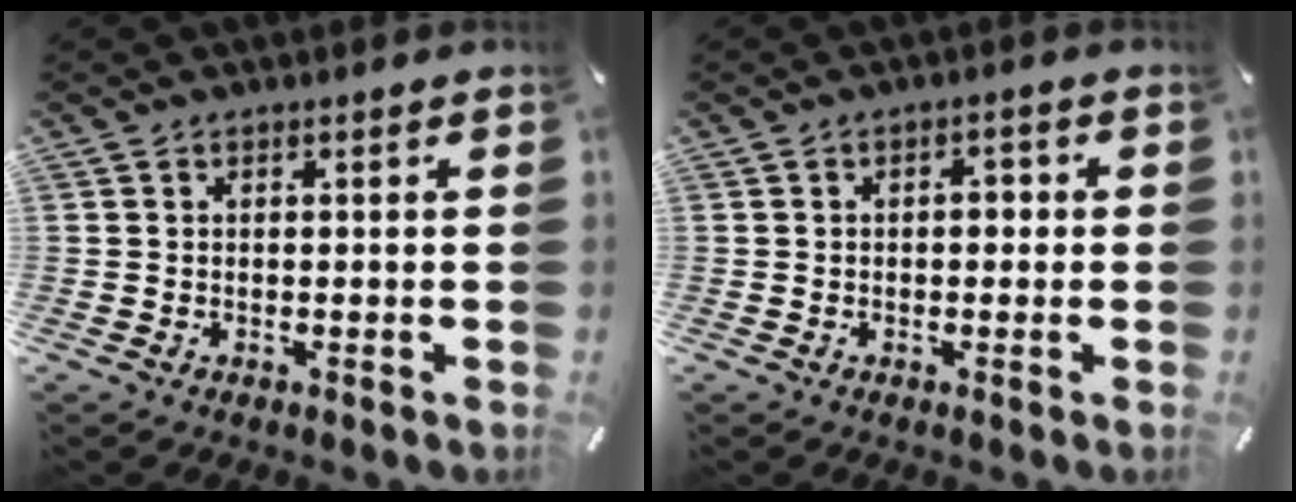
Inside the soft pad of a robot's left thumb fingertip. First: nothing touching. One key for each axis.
{"total": 2.6, "fx": -0.4, "fy": 1.7, "fz": 1.9, "tx": -0.030, "ty": 0.008, "tz": -0.013}